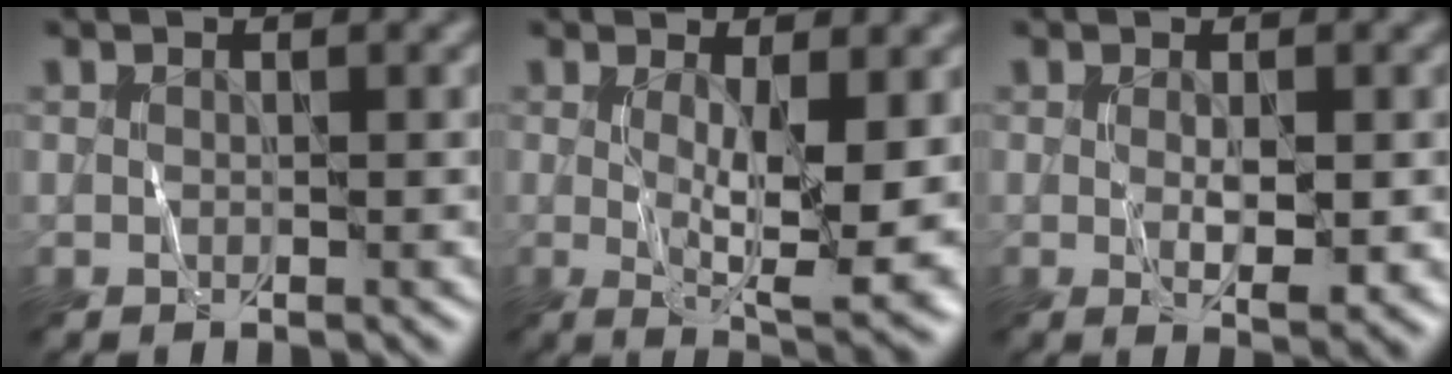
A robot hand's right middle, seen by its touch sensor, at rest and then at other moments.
{"total": 7.7, "force": [-0.2, 1.9, 7.4], "torque": [-0.123, -0.018, 0.004]}
{"total": 2.8, "force": [0.0, 0.8, 2.7], "torque": [-0.047, -0.008, 0.004]}